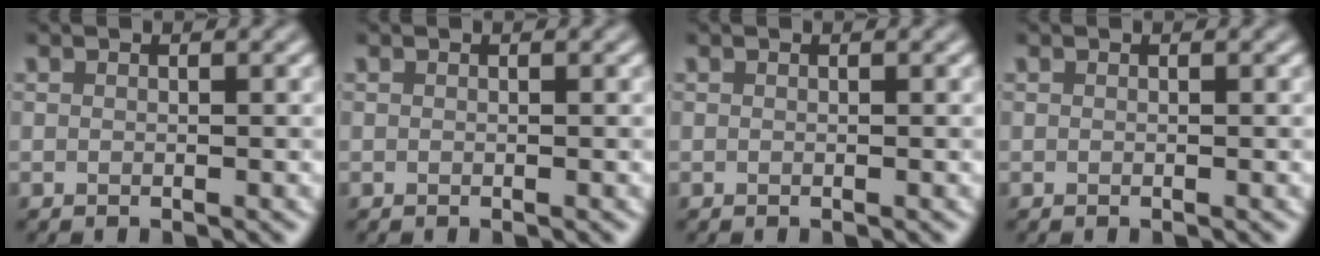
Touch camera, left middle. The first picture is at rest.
{"total": 0.0}
{"total": 0.0}
{"total": 0.0}